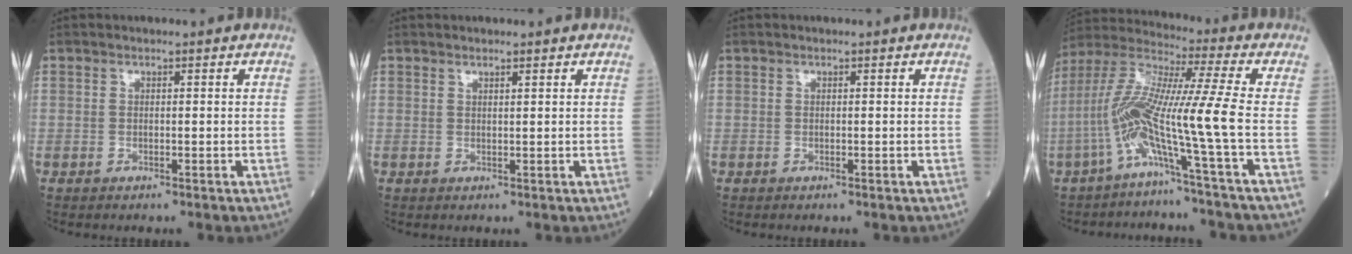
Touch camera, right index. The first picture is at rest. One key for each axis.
{"total": 0.7, "fx": 0.7, "fy": -0.1, "fz": 0.4, "tx": -0.011, "ty": -0.002, "tz": 0.013}
{"total": 0.0}
{"total": 11.9, "fx": -4.2, "fy": -2.2, "fz": 10.9, "tx": -0.234, "ty": 0.015, "tz": -0.092}